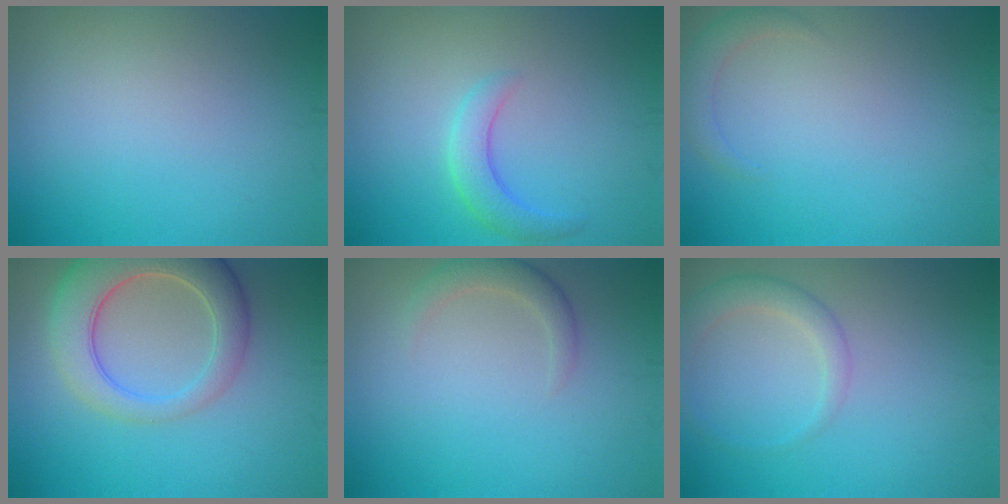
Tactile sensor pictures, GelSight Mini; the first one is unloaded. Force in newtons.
{"total": 2.6, "press": 2.6, "slide": 0.1}
{"total": 1.7, "press": 1.7, "slide": 0.1}
{"total": 7.3, "press": 7.2, "slide": 0.9}
{"total": 1.9, "press": 1.9, "slide": 0.1}
{"total": 2.5, "press": 2.5, "slide": 0.1}